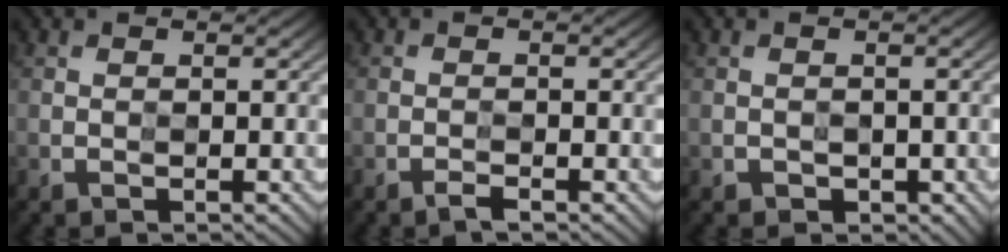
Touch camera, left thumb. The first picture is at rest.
{"total": 1.7, "force": [-1.6, 0.0, 0.6], "torque": [-0.004, 0.002, -0.031]}
{"total": 0.8, "force": [-0.4, 0.3, -0.7], "torque": [0.011, -0.001, -0.004]}